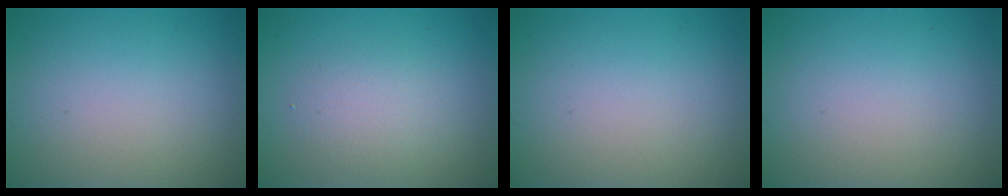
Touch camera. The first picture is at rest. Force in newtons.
{"total": 2.4, "press": 2.4, "slide": 0.1}
{"total": 0.0}
{"total": 0.0}